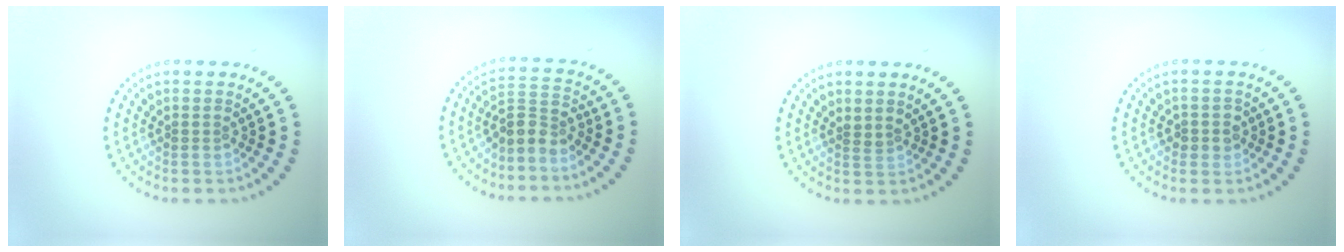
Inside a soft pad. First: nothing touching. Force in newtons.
{"total": 2.5, "press": 2.0, "slide": 1.5}
{"total": 0.9, "press": 0.6, "slide": 0.7}
{"total": 1.7, "press": 1.6, "slide": 0.6}